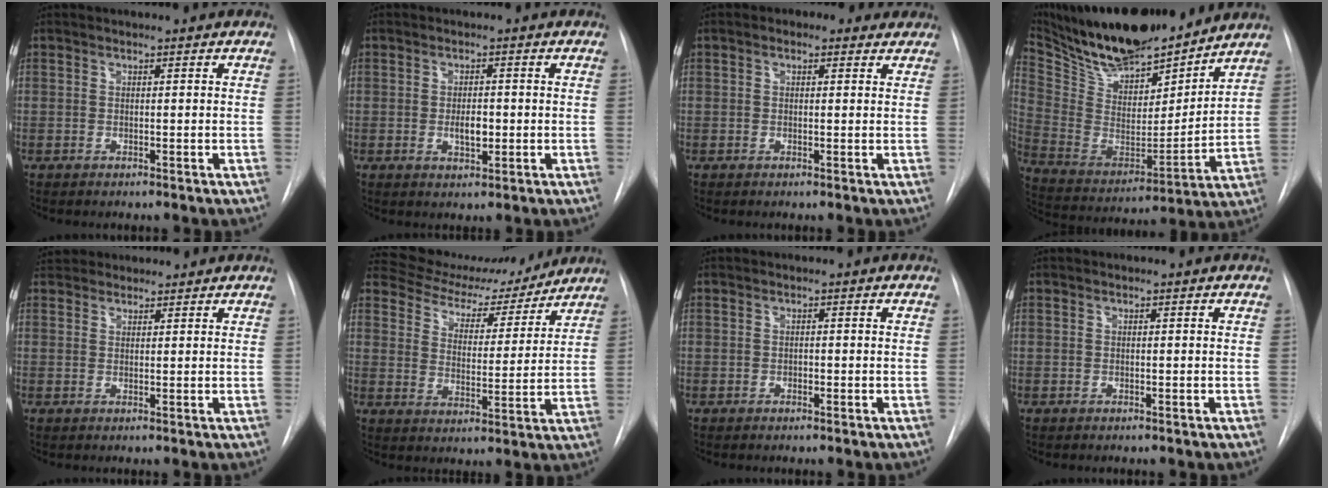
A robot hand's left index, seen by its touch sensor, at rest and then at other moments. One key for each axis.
{"total": 2.9, "fx": -0.4, "fy": 1.3, "fz": 2.5, "tx": -0.042, "ty": 0.000, "tz": -0.004}
{"total": 3.0, "fx": 1.8, "fy": 1.9, "fz": 1.5, "tx": -0.022, "ty": 0.019, "tz": 0.022}
{"total": 23.1, "fx": 20.0, "fy": 5.8, "fz": 10.0, "tx": -0.191, "ty": -0.012, "tz": 0.339}
{"total": 5.4, "fx": 5.0, "fy": 2.1, "fz": 0.7, "tx": -0.006, "ty": 0.037, "tz": 0.081}
{"total": 14.3, "fx": 13.6, "fy": 3.9, "fz": 2.6, "tx": -0.028, "ty": -0.007, "tz": 0.197}
{"total": 0.0}
{"total": 0.0}